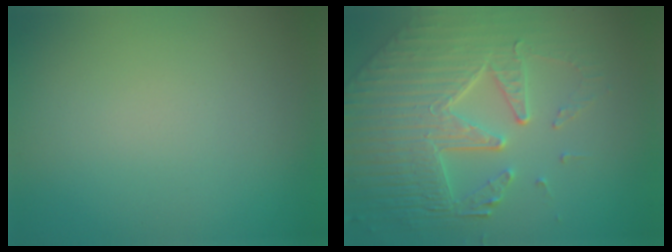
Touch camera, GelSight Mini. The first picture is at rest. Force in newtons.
{"total": 8.4, "press": 5.8, "slide": 6.0}